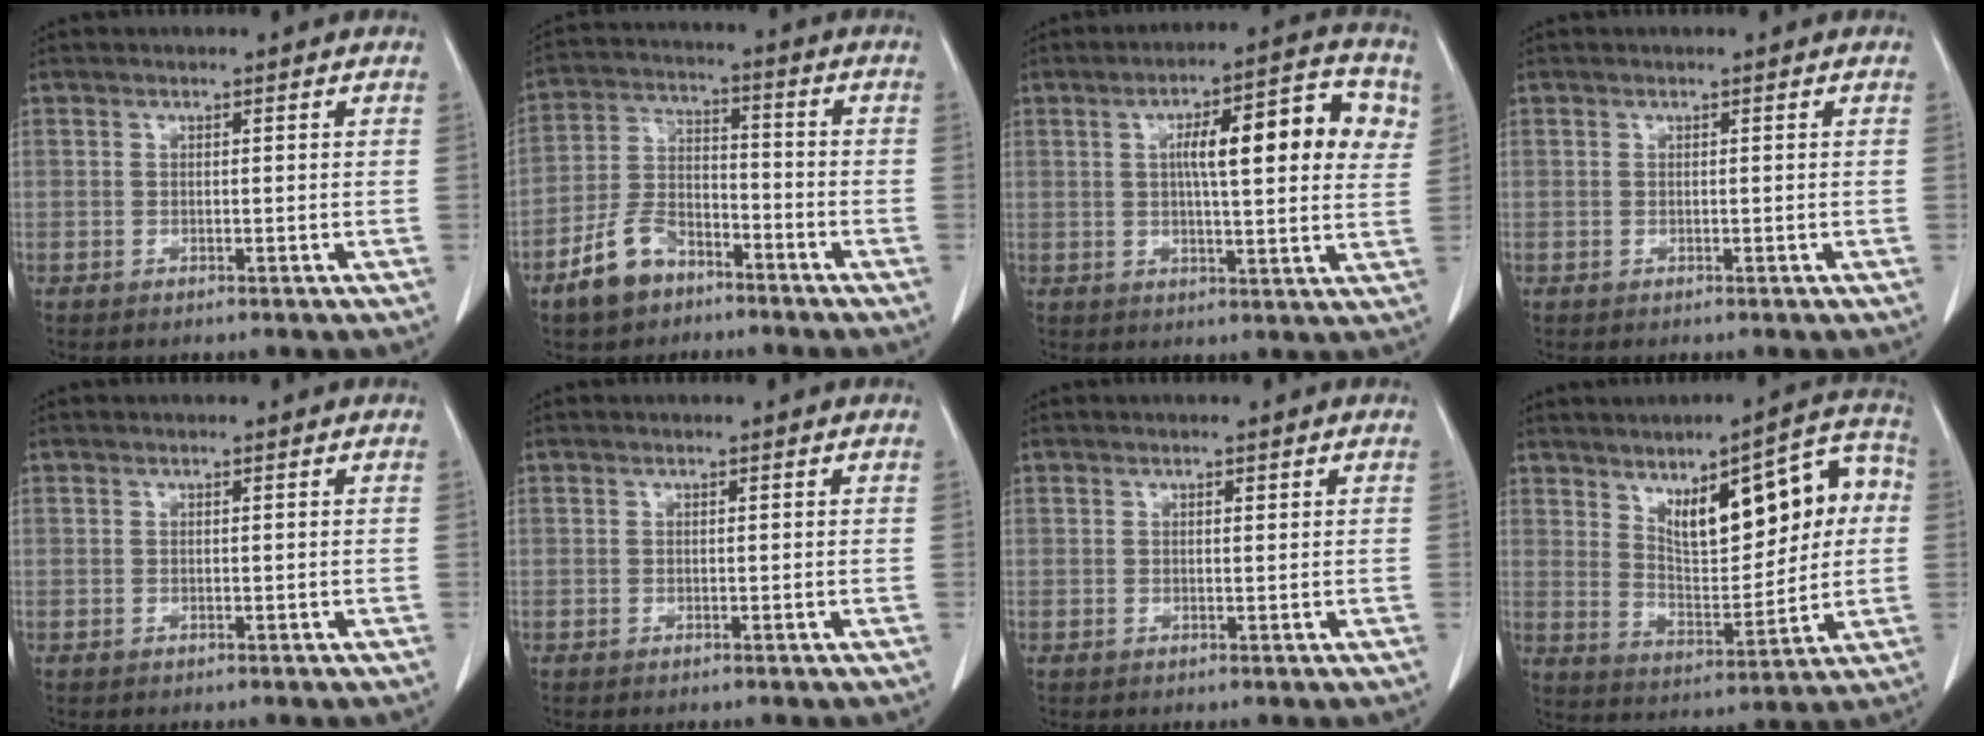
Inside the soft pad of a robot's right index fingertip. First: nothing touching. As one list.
[{"total": 8.9, "force": [-6.0, 4.9, 4.5], "torque": [-0.102, 0.007, -0.111]}, {"total": 13.4, "force": [3.5, 2.8, 12.6], "torque": [-0.175, 0.030, 0.044]}, {"total": 0.0}, {"total": 0.0}, {"total": 0.0}, {"total": 0.5, "force": [0.3, 0.2, 0.3], "torque": [-0.008, -0.002, 0.005]}, {"total": 15.5, "force": [4.5, 5.9, 13.6], "torque": [-0.183, 0.034, 0.077]}]